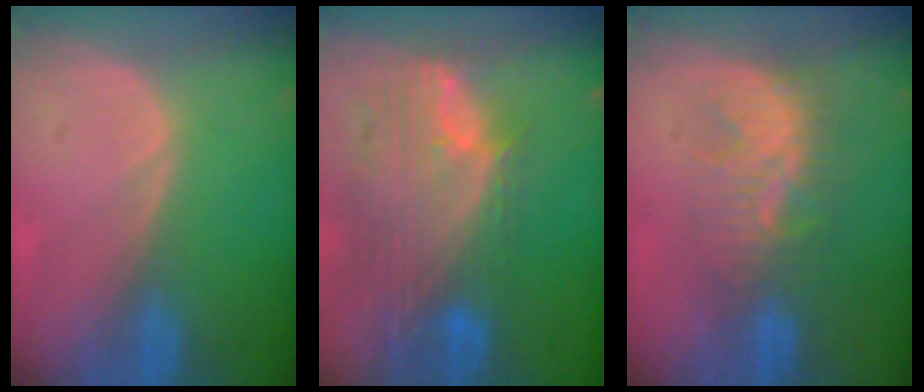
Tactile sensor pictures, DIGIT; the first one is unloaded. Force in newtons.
{"total": 11.9, "press": 10.1, "slide": 6.3}
{"total": 7.7, "press": 7.4, "slide": 2.3}